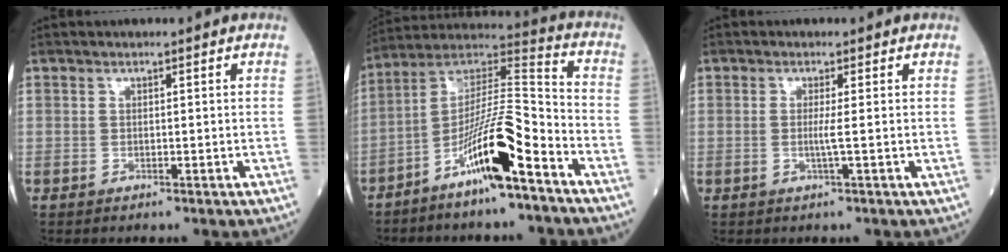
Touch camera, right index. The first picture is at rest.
{"total": 14.5, "force": [-8.1, 1.4, 12.0], "torque": [-0.222, 0.006, -0.145]}
{"total": 1.7, "force": [-0.3, -0.6, 1.6], "torque": [-0.032, -0.003, -0.008]}